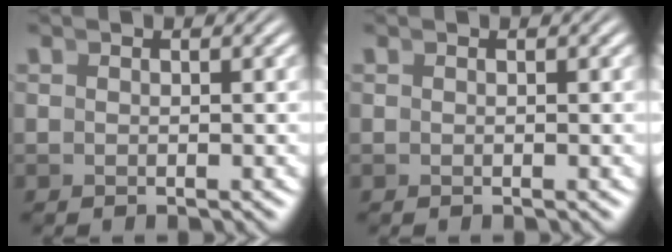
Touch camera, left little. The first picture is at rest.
{"total": 0.0}